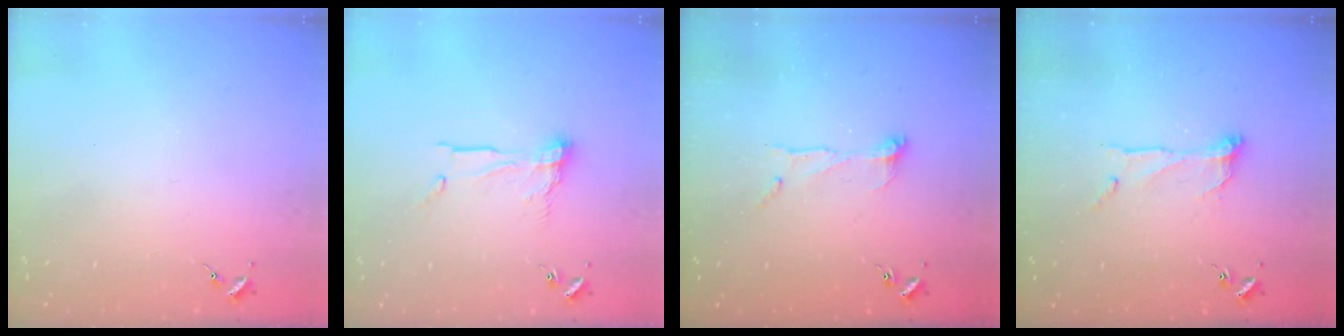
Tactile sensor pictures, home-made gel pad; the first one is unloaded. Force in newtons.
{"total": 10.4, "press": 10.4, "slide": 1.0}
{"total": 6.9, "press": 6.9, "slide": 0.2}
{"total": 9.0, "press": 9.0, "slide": 0.6}